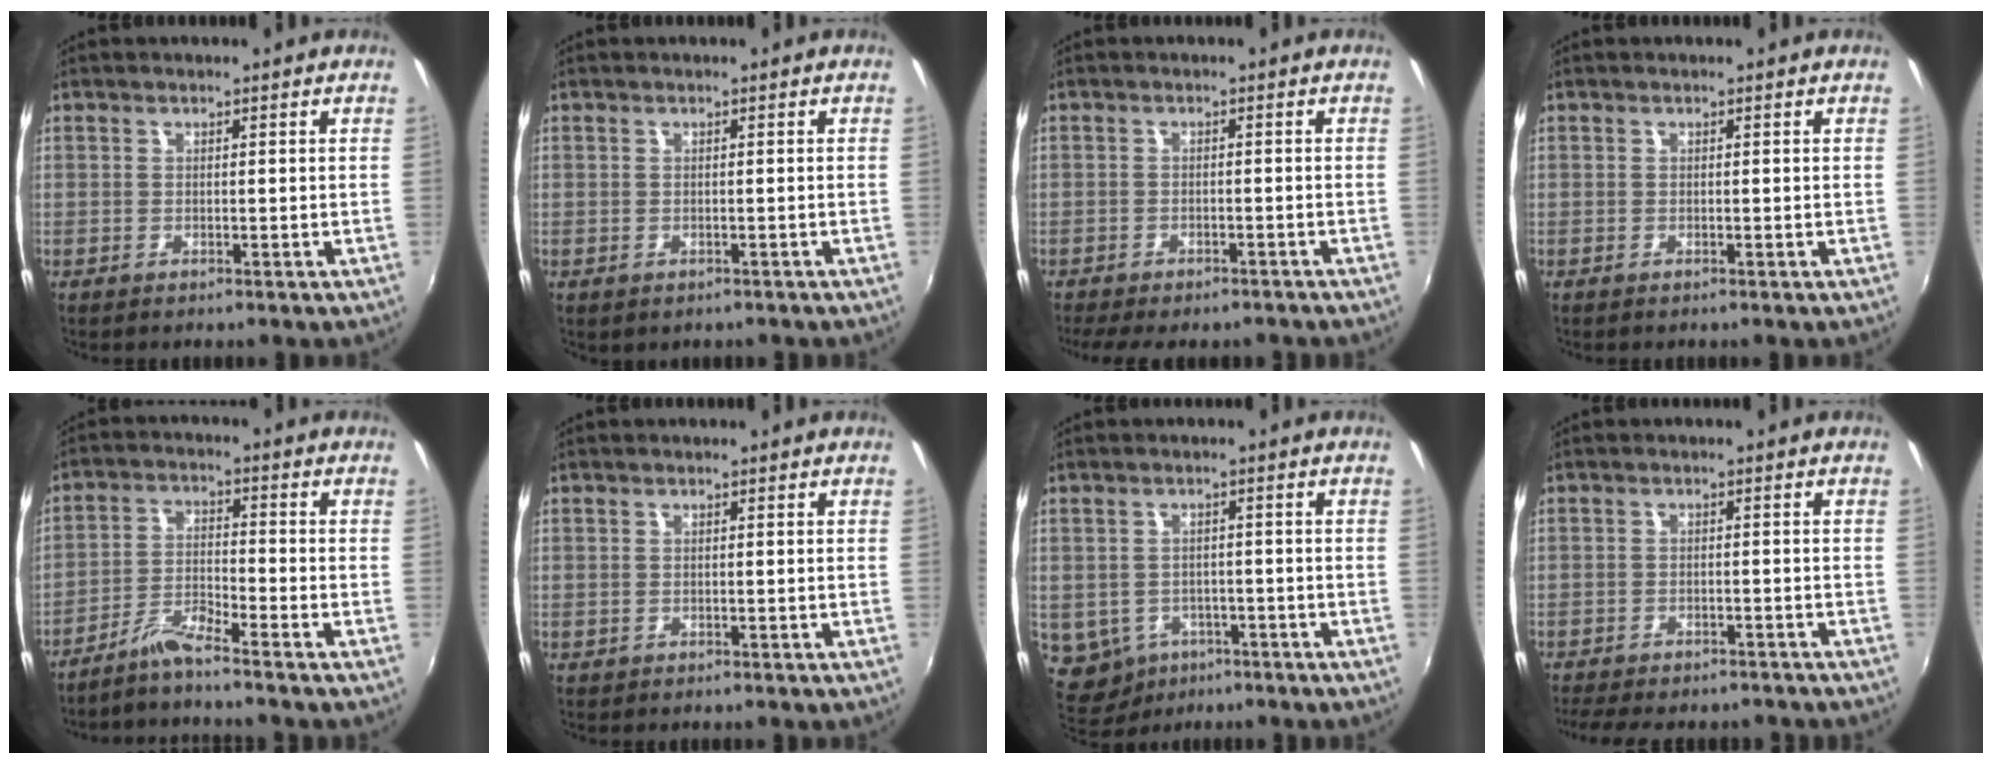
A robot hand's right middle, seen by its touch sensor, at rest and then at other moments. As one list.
[{"total": 0.7, "force": [-0.3, 0.5, 0.4], "torque": [-0.008, -0.002, -0.001]}, {"total": 8.5, "force": [-7.1, 2.5, 4.1], "torque": [-0.094, -0.023, -0.101]}, {"total": 0.0}, {"total": 4.7, "force": [-4.3, -1.0, 1.6], "torque": [-0.045, 0.007, -0.085]}, {"total": 0.0}, {"total": 8.0, "force": [-3.5, 6.6, 2.9], "torque": [-0.086, -0.009, -0.037]}, {"total": 11.1, "force": [-9.5, 3.1, 4.8], "torque": [-0.109, -0.022, -0.134]}]